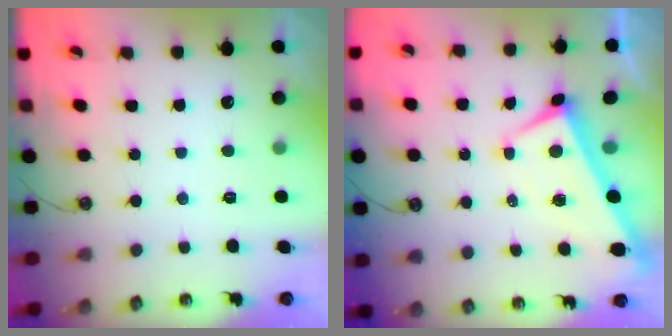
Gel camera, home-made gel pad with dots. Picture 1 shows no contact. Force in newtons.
{"total": 2.2, "press": 2.1, "slide": 0.6}